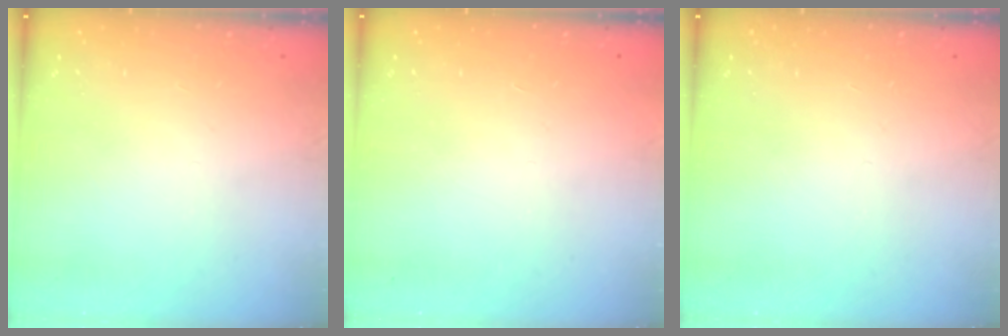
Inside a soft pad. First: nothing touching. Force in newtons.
{"total": 1.5, "press": 1.5, "slide": 0.1}
{"total": 0.0}